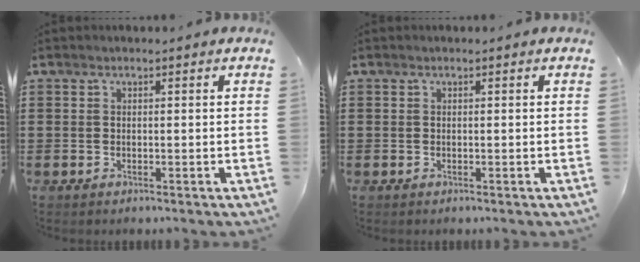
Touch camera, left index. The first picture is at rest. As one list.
[{"total": 0.0}]